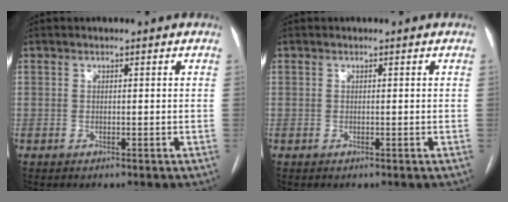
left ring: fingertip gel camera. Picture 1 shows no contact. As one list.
[{"total": 0.0}]